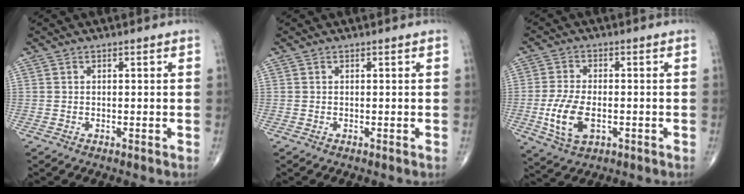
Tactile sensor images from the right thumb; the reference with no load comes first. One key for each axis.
{"total": 0.0}
{"total": 8.9, "fx": -2.1, "fy": 4.9, "fz": 7.2, "tx": -0.146, "ty": 0.000, "tz": -0.033}